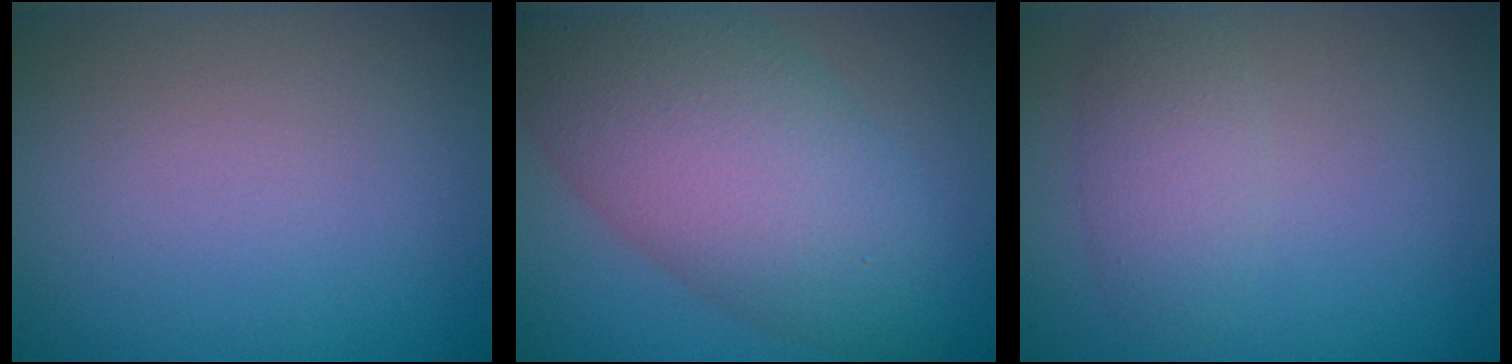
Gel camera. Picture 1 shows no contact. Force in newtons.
{"total": 9.9, "press": 9.9, "slide": 0.4}
{"total": 2.5, "press": 2.5, "slide": 0.1}